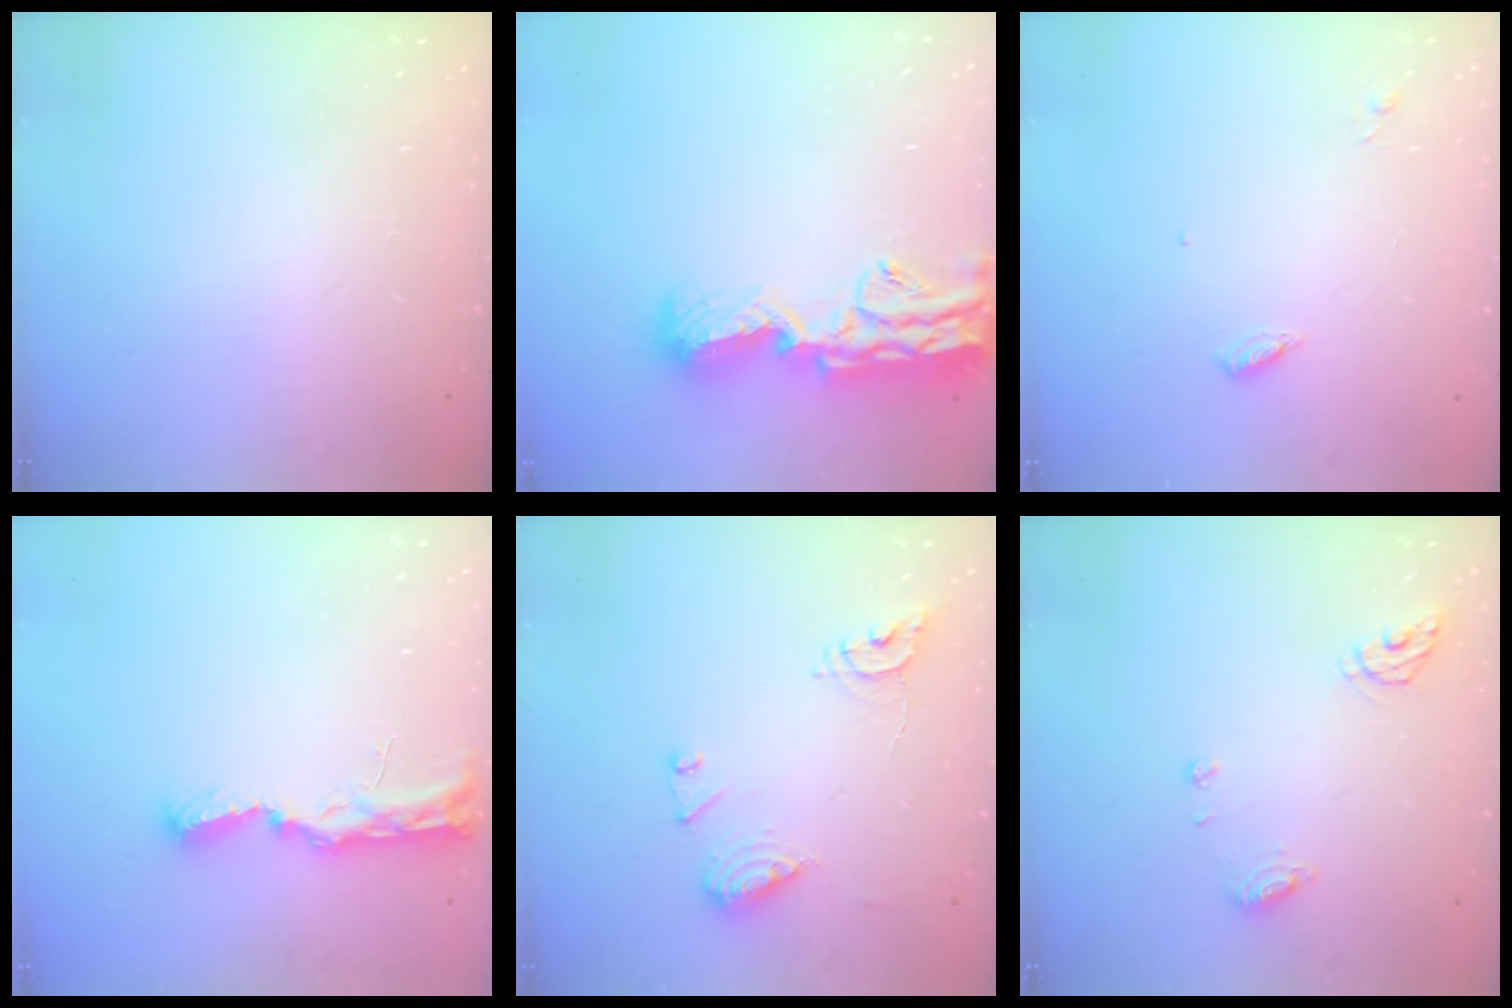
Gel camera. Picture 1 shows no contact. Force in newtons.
{"total": 18.1, "press": 17.4, "slide": 5.2}
{"total": 4.0, "press": 4.0, "slide": 0.4}
{"total": 8.9, "press": 8.9, "slide": 1.3}
{"total": 12.1, "press": 12.0, "slide": 1.2}
{"total": 7.2, "press": 7.2, "slide": 0.8}